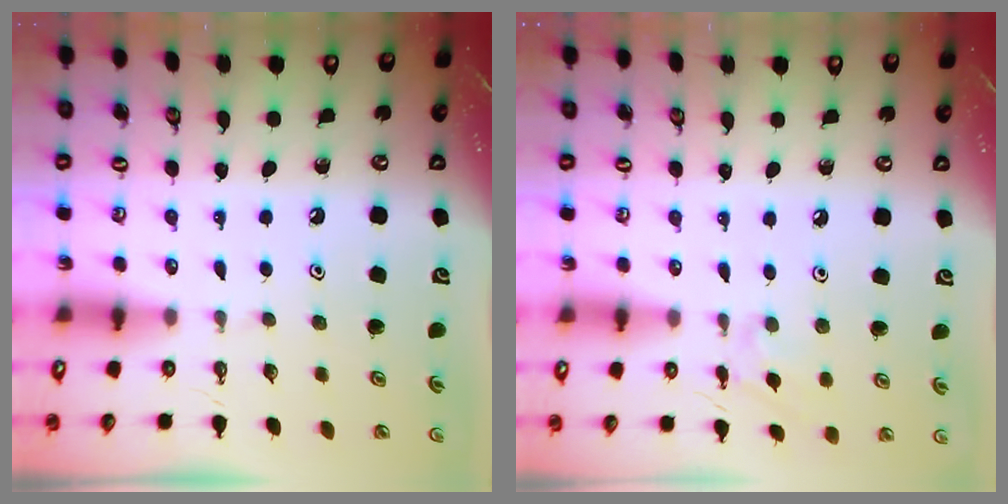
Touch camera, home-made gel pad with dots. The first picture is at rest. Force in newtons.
{"total": 4.1, "press": 4.1, "slide": 0.8}